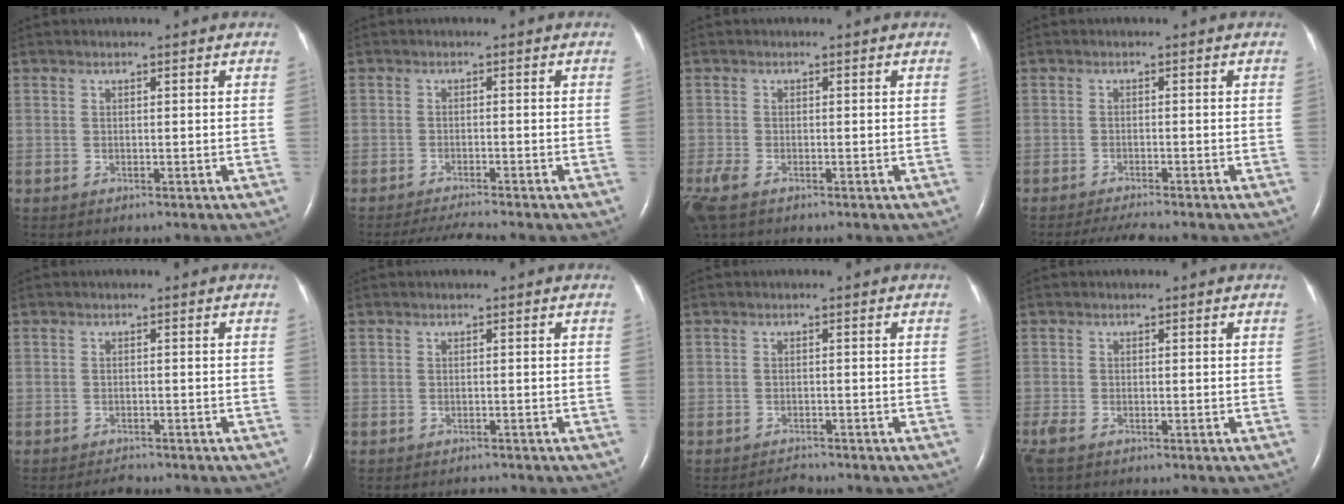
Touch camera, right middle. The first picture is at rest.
{"total": 4.2, "force": [-3.9, -0.8, 1.4], "torque": [-0.030, -0.017, -0.064]}
{"total": 5.7, "force": [-3.7, 2.4, 3.6], "torque": [-0.095, -0.018, -0.068]}
{"total": 4.0, "force": [-3.6, -0.2, 1.8], "torque": [-0.035, -0.015, -0.058]}
{"total": 1.5, "force": [-1.4, 0.4, 0.3], "torque": [-0.011, -0.006, -0.017]}
{"total": 0.6, "force": [-0.6, 0.1, 0.0], "torque": [-0.007, -0.002, -0.009]}
{"total": 1.4, "force": [-1.4, 0.2, -0.1], "torque": [-0.004, -0.007, -0.019]}
{"total": 3.4, "force": [-2.3, 1.4, 2.1], "torque": [-0.060, -0.013, -0.041]}